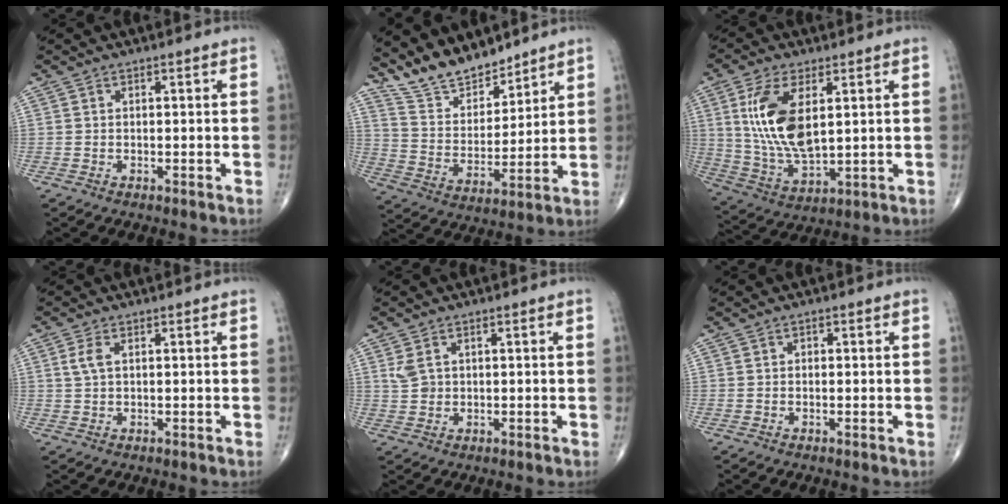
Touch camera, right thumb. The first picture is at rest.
{"total": 11.7, "force": [10.4, 4.2, 3.5], "torque": [-0.041, -0.065, 0.203]}
{"total": 14.4, "force": [3.8, 6.8, 12.1], "torque": [-0.241, -0.021, 0.084]}
{"total": 2.6, "force": [0.7, 1.2, 2.1], "torque": [-0.054, 0.008, 0.016]}
{"total": 2.6, "force": [1.1, 1.8, 1.5], "torque": [-0.028, 0.001, 0.030]}
{"total": 0.6, "force": [0.1, 0.5, 0.3], "torque": [-0.002, 0.001, 0.001]}